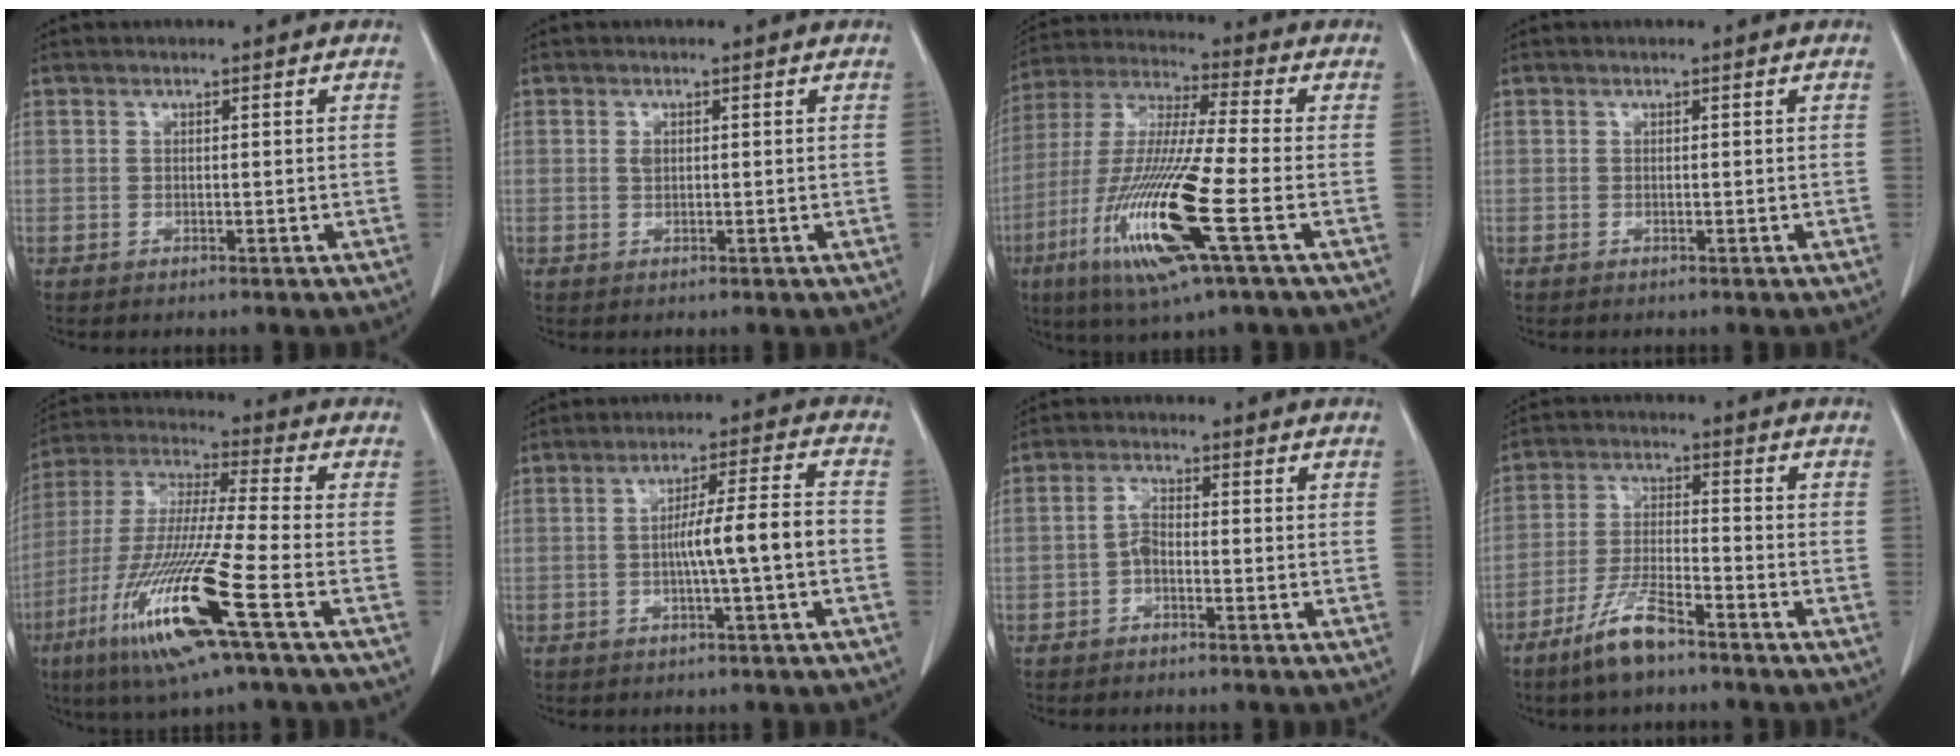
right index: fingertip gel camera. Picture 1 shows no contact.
{"total": 0.9, "force": [0.3, 0.6, 0.7], "torque": [-0.013, -0.001, 0.005]}
{"total": 17.7, "force": [-6.1, 0.7, 16.6], "torque": [-0.354, -0.025, -0.119]}
{"total": 0.0}
{"total": 17.9, "force": [-7.9, -0.2, 16.1], "torque": [-0.349, -0.036, -0.153]}
{"total": 7.8, "force": [-1.3, -0.3, 7.7], "torque": [-0.124, 0.013, -0.021]}
{"total": 2.4, "force": [-0.8, 1.0, 2.0], "torque": [-0.039, 0.005, -0.016]}
{"total": 7.6, "force": [-5.6, 1.4, 5.0], "torque": [-0.107, -0.011, -0.109]}